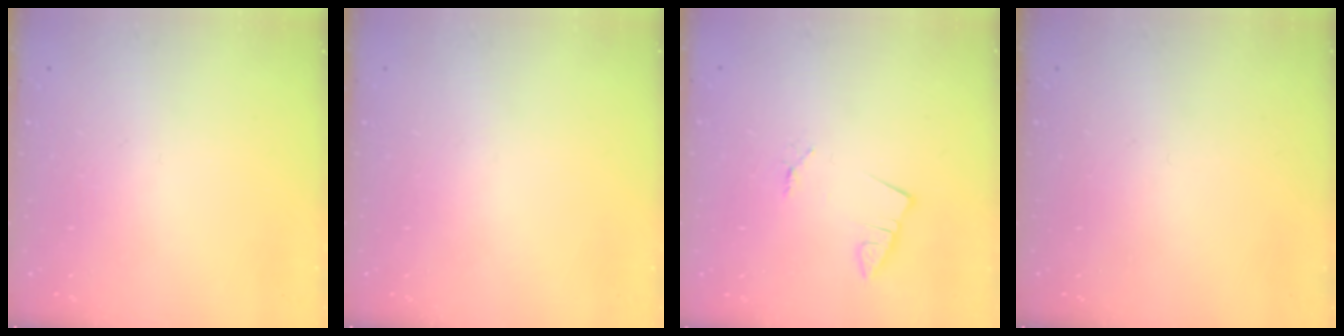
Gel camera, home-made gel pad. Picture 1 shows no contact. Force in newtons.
{"total": 0.0}
{"total": 1.4, "press": 1.4, "slide": 0.1}
{"total": 0.0}